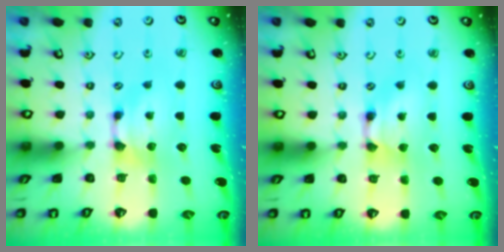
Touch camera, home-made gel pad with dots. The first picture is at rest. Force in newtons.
{"total": 1.3, "press": 1.3, "slide": 0.1}